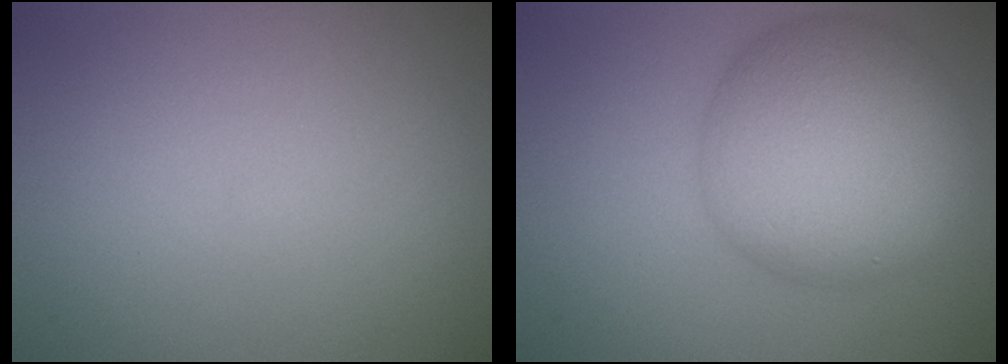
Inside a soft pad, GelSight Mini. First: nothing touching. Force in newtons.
{"total": 10.5, "press": 10.5, "slide": 0.3}